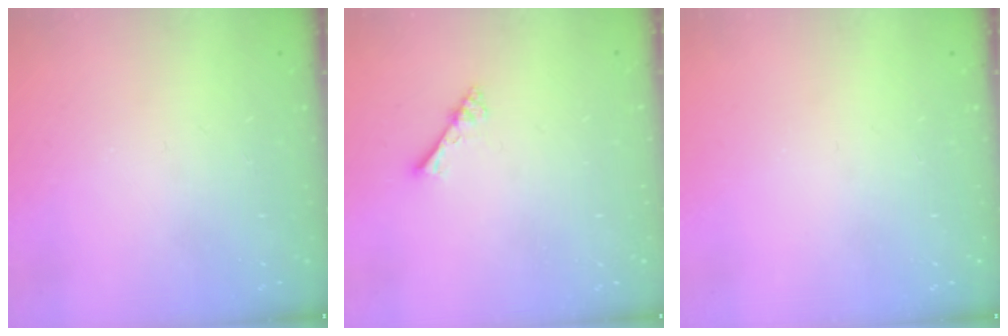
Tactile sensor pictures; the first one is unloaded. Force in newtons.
{"total": 2.7, "press": 2.7, "slide": 0.2}
{"total": 0.0}